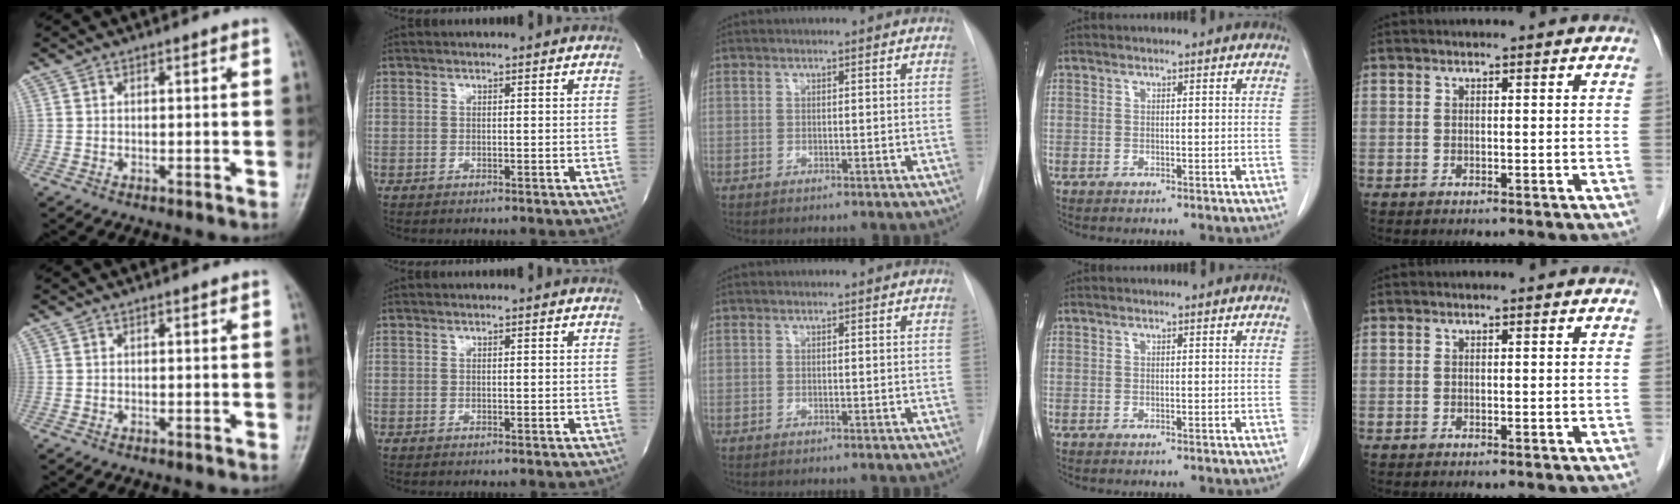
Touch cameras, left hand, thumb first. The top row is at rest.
{}